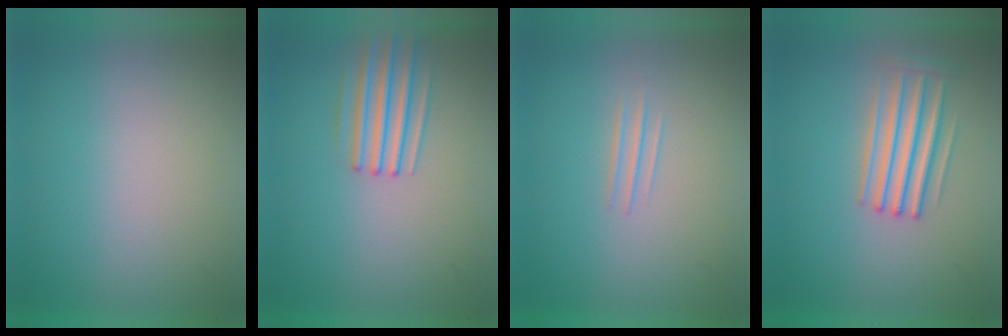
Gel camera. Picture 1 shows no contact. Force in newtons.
{"total": 2.6}
{"total": 1.0}
{"total": 3.2}